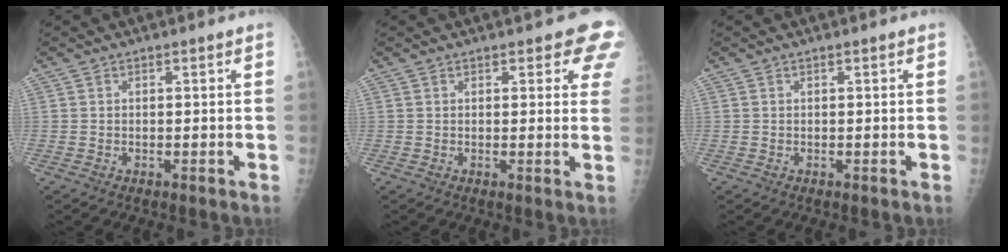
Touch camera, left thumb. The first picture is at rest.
{"total": 6.0, "force": [4.4, 2.5, 3.3], "torque": [0.002, -0.016, 0.034]}
{"total": 0.0}